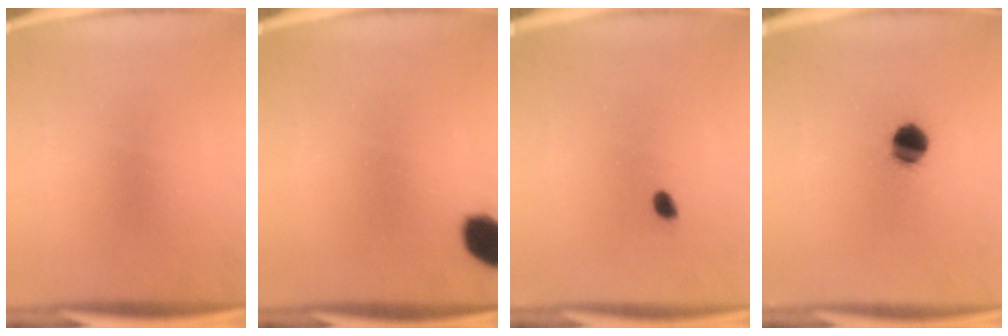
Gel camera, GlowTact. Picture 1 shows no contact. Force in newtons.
{"total": 7.3}
{"total": 1.6}
{"total": 7.1}